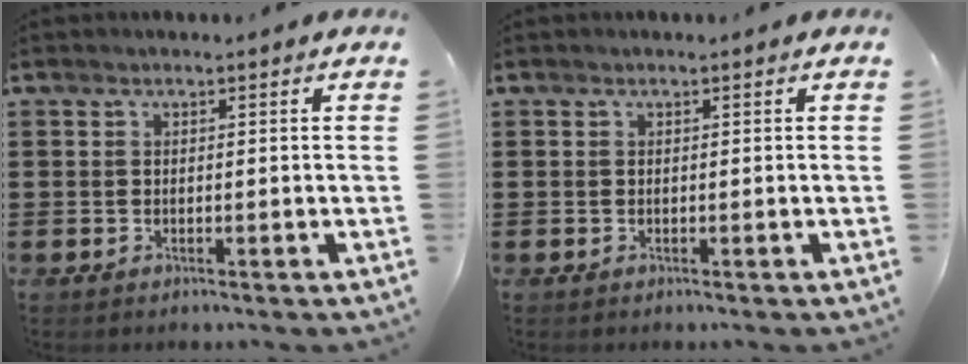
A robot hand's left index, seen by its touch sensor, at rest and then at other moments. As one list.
[{"total": 0.0}]